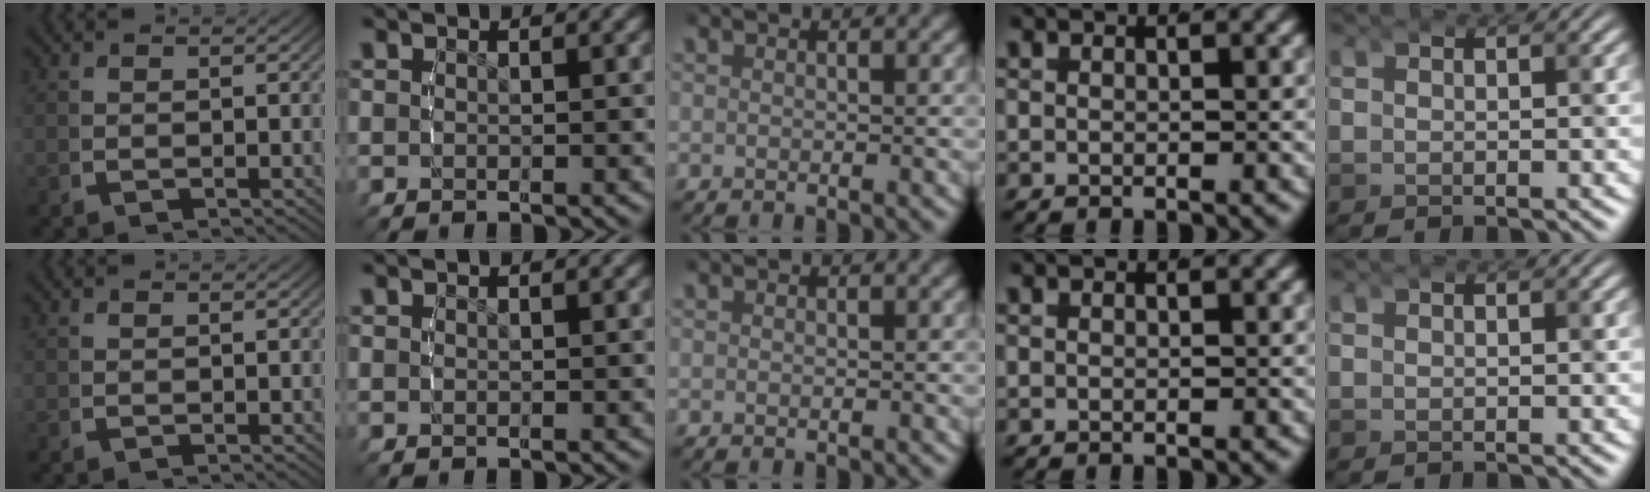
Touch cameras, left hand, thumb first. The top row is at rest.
{}